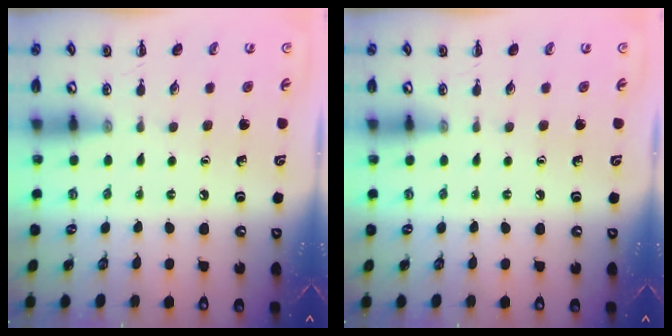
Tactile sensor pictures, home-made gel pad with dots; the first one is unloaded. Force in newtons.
{"total": 0.0}